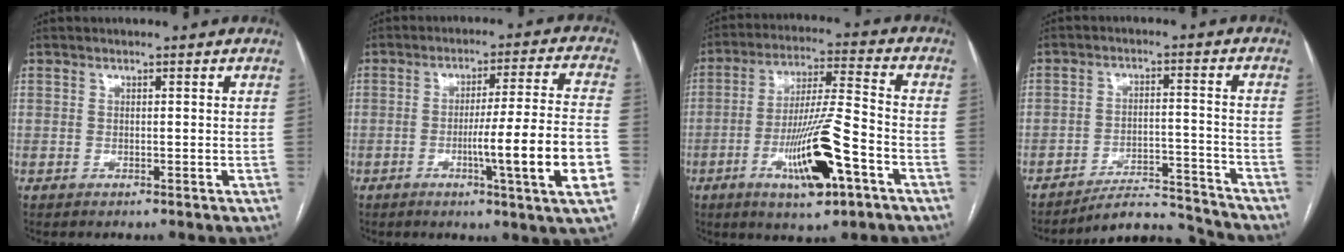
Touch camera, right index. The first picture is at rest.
{"total": 14.3, "force": [-4.0, -1.4, 13.6], "torque": [-0.210, -0.013, -0.066]}
{"total": 14.0, "force": [-5.9, 1.7, 12.5], "torque": [-0.232, -0.007, -0.097]}
{"total": 8.7, "force": [-8.7, 0.1, -0.6], "torque": [0.012, 0.026, -0.137]}